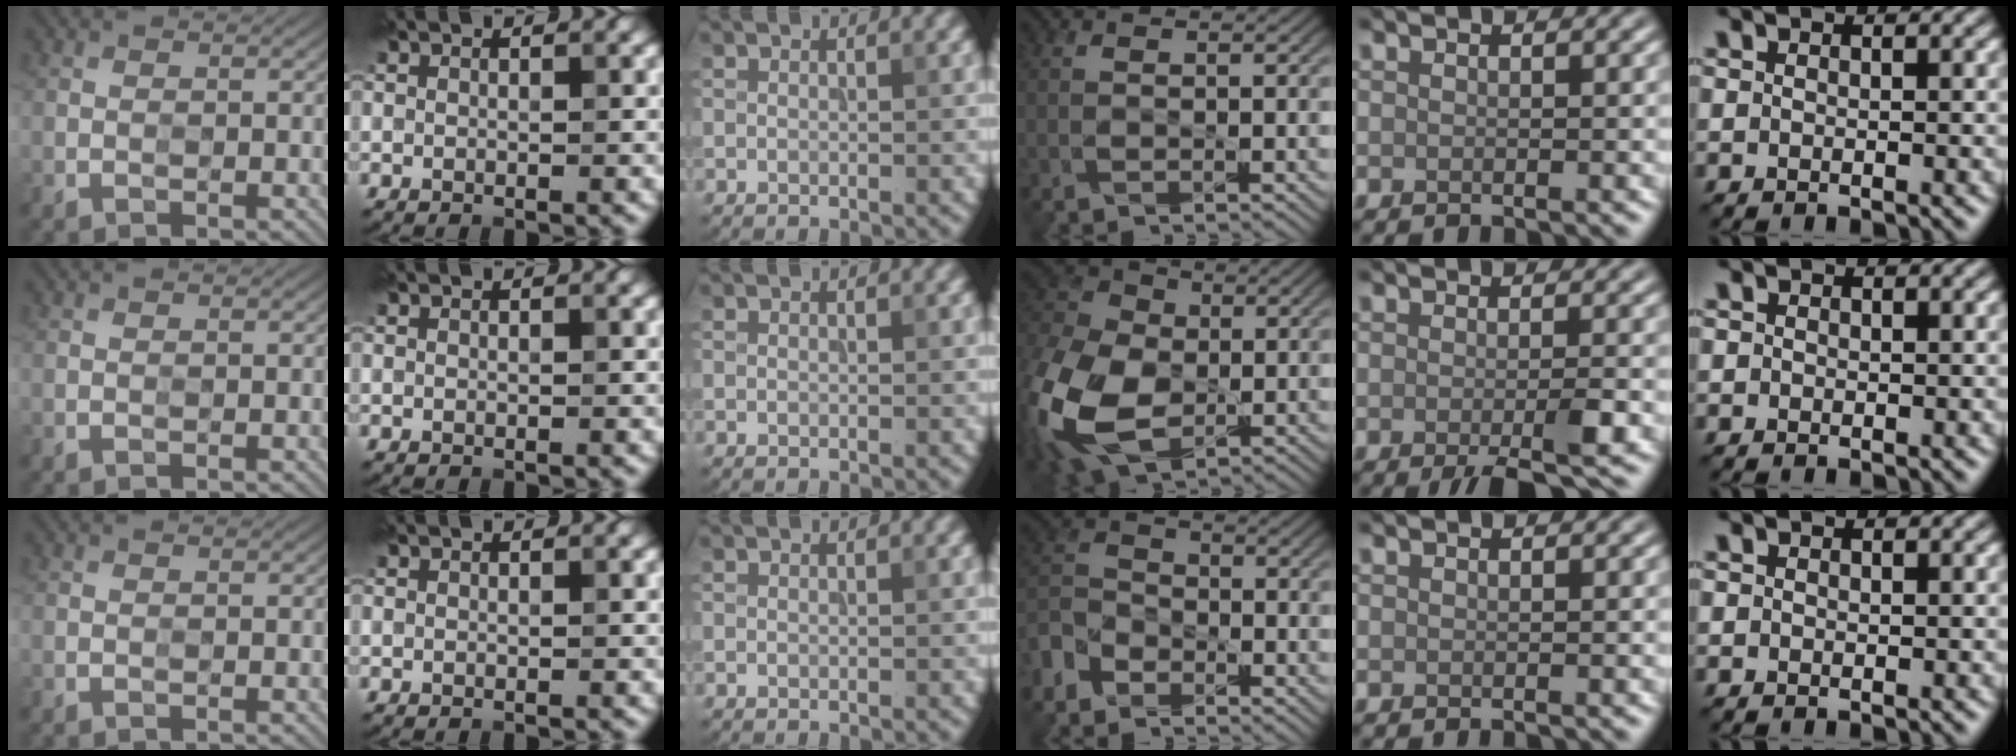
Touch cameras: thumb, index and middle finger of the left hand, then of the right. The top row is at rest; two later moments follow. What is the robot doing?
{"motion": "press", "object": "stopwatch"}